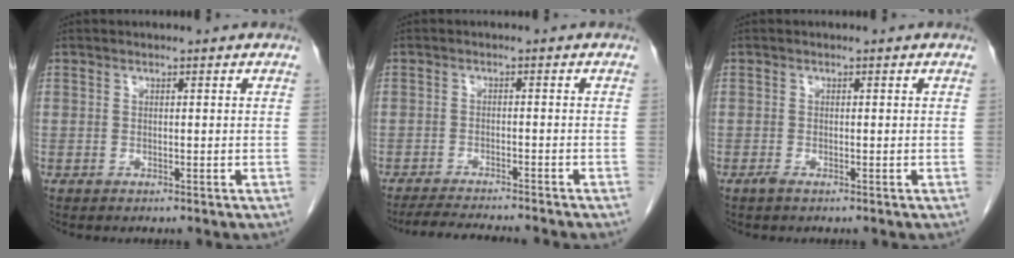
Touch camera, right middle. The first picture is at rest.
{"total": 8.9, "force": [-8.2, 0.1, 3.4], "torque": [-0.051, -0.013, -0.123]}
{"total": 0.8, "force": [-0.6, 0.1, 0.5], "torque": [-0.013, -0.001, -0.011]}